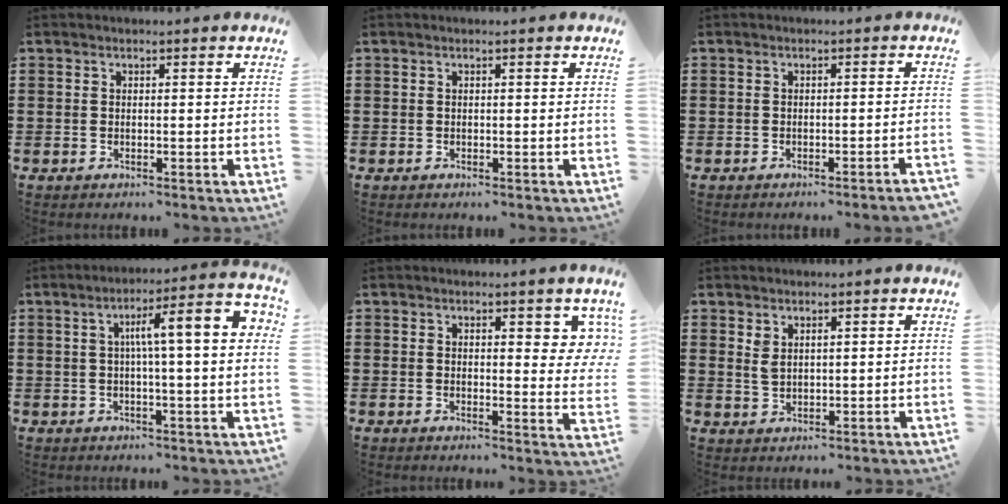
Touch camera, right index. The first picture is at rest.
{"total": 0.0}
{"total": 1.3, "force": [-1.1, -0.1, 0.6], "torque": [-0.010, -0.001, -0.022]}
{"total": 9.1, "force": [1.5, 0.9, 8.9], "torque": [-0.151, -0.003, 0.016]}
{"total": 3.8, "force": [2.5, 1.7, 2.4], "torque": [-0.031, -0.005, 0.039]}
{"total": 1.9, "force": [1.3, 0.9, 1.0], "torque": [-0.024, 0.001, 0.024]}